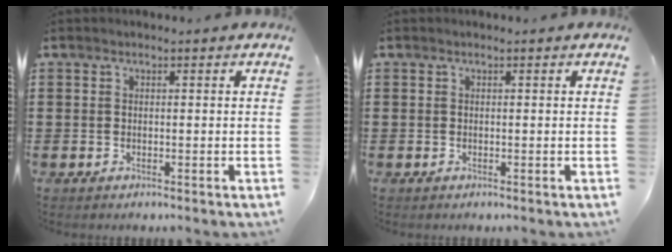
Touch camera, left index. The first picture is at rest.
{"total": 0.0}